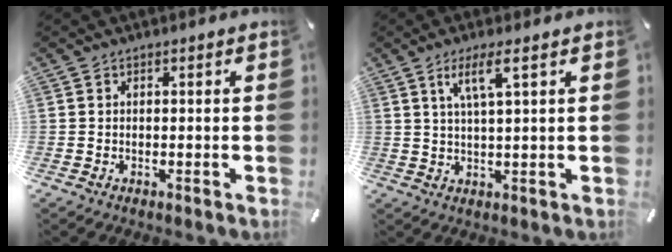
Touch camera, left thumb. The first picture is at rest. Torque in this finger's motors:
{"motor_torque": [1.12, 1.03, 0.77, -0.77, 0.30]}